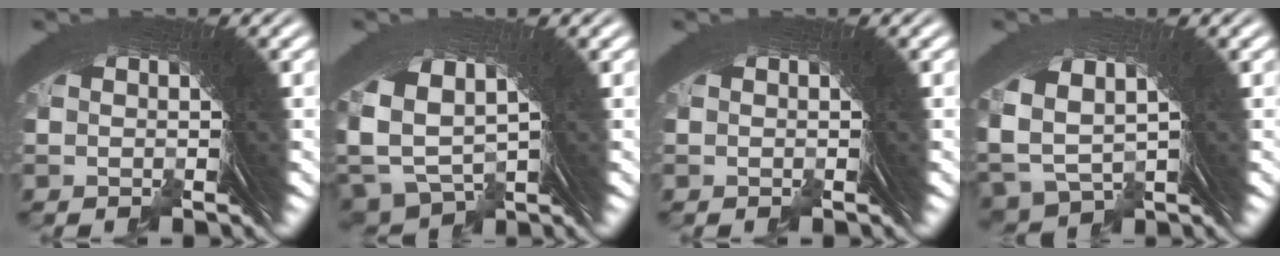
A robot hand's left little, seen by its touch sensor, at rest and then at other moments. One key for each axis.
{"total": 7.0, "fx": 0.9, "fy": 5.8, "fz": 3.8, "tx": -0.102, "ty": -0.018, "tz": 0.026}
{"total": 0.0}
{"total": 5.7, "fx": 1.0, "fy": 4.8, "fz": 2.9, "tx": -0.081, "ty": -0.015, "tz": 0.028}